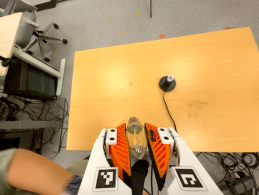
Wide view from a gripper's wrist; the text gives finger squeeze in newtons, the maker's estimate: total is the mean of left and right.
{"total": 18.1, "left": 19.8, "right": 16.4}